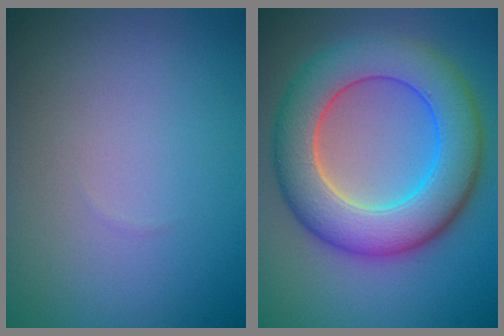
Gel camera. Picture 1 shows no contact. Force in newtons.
{"total": 9.3, "press": 9.3, "slide": 0.5}